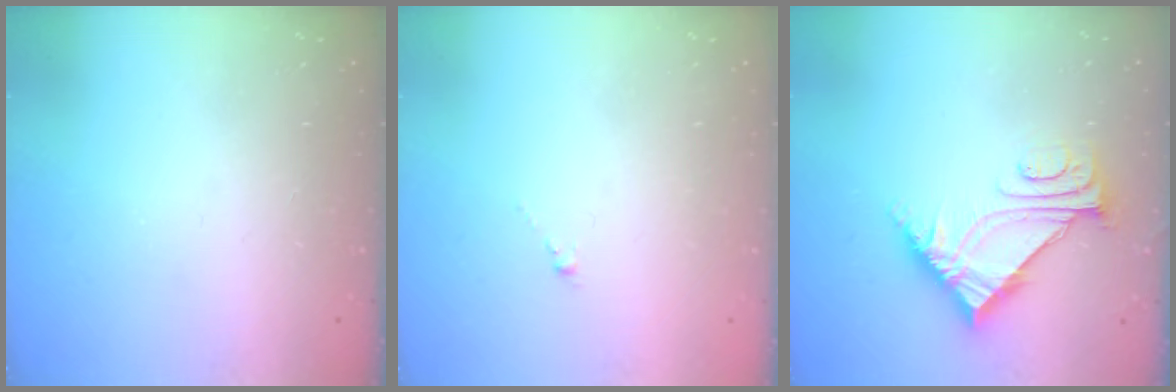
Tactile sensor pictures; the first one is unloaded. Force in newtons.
{"total": 0.5, "press": 0.3, "slide": 0.4}
{"total": 8.0, "press": 8.0, "slide": 0.8}